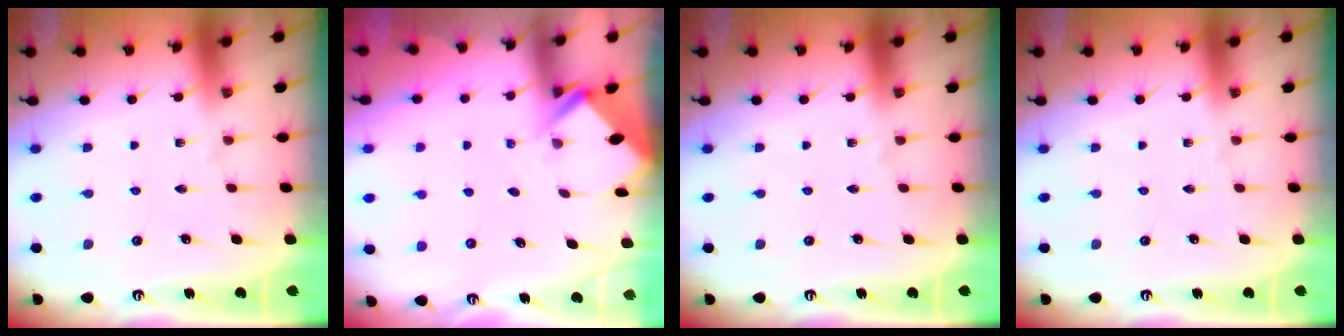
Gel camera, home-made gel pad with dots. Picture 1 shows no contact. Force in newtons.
{"total": 2.0, "press": 2.0, "slide": 0.2}
{"total": 0.0}
{"total": 0.0}